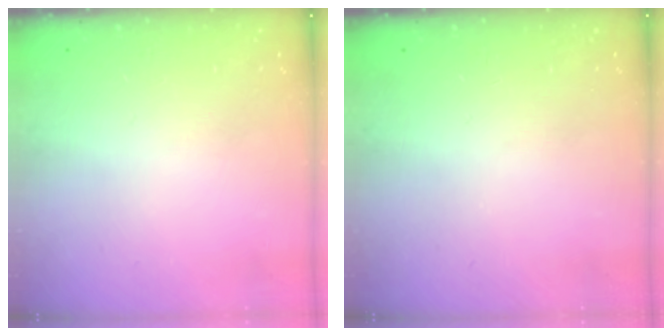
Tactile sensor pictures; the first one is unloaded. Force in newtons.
{"total": 0.0}